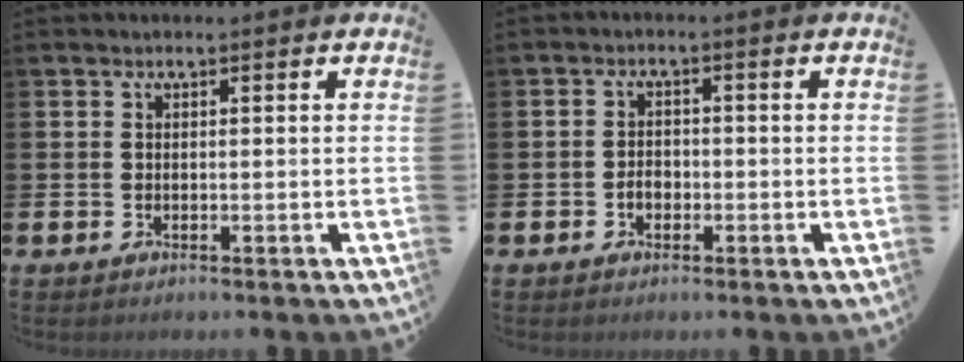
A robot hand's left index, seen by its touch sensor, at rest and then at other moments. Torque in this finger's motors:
{"motor_torque": [-0.04, -0.05, 0.04, 0.01]}